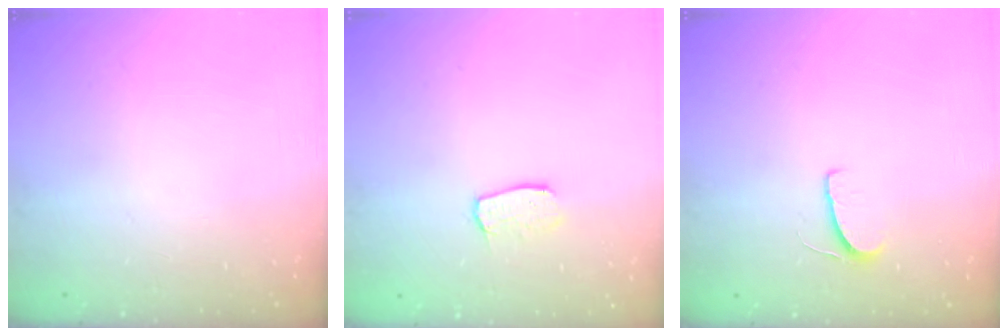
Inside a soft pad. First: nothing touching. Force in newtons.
{"total": 6.0, "press": 6.0, "slide": 0.3}
{"total": 6.4, "press": 6.4, "slide": 0.5}